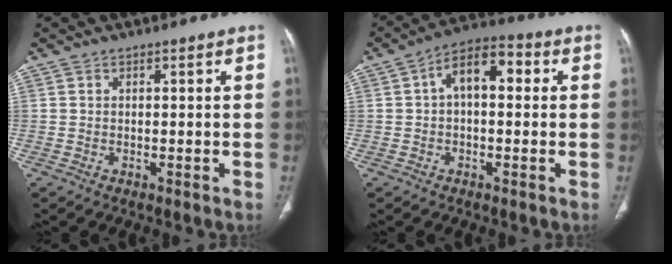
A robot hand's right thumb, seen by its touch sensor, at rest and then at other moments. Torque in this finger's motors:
{"motor_torque": [1.48, 3.53, 0.71, -0.51, 0.08]}